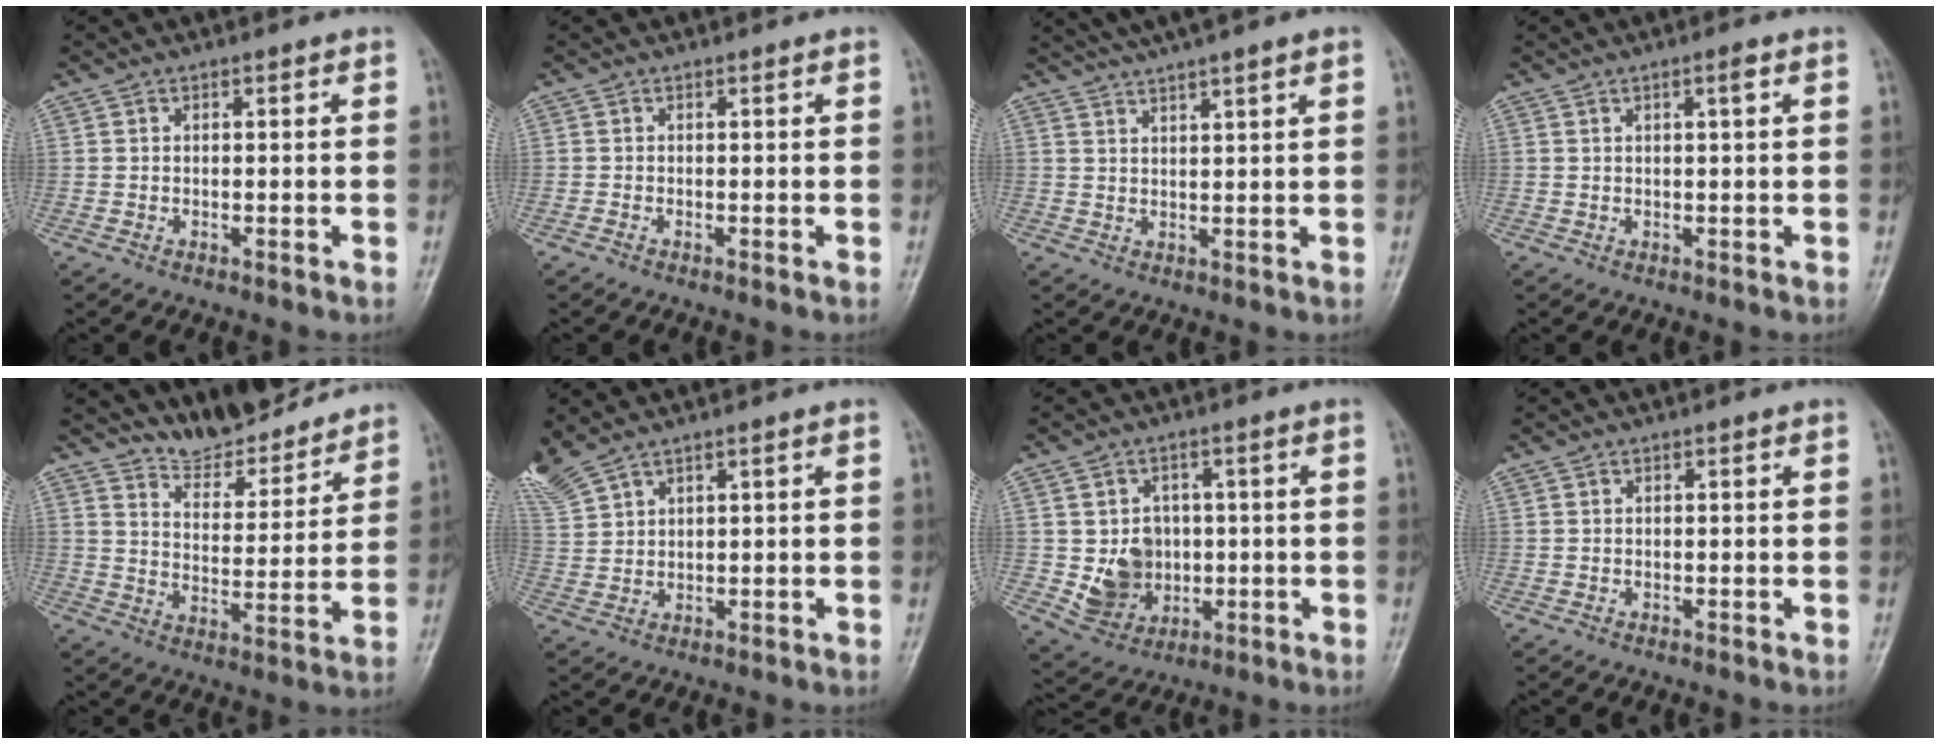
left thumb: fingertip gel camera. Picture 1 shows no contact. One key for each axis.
{"total": 0.0}
{"total": 8.0, "fx": 6.1, "fy": 0.4, "fz": 5.2, "tx": -0.079, "ty": 0.017, "tz": 0.097}
{"total": 1.7, "fx": 0.7, "fy": 0.2, "fz": 1.5, "tx": -0.026, "ty": 0.000, "tz": 0.011}
{"total": 11.6, "fx": 11.1, "fy": 2.7, "fz": 2.3, "tx": -0.016, "ty": -0.079, "tz": 0.177}
{"total": 6.6, "fx": 5.1, "fy": 2.3, "fz": 3.5, "tx": -0.096, "ty": 0.000, "tz": 0.123}
{"total": 8.9, "fx": -0.3, "fy": 7.7, "fz": 4.3, "tx": -0.033, "ty": 0.000, "tz": 0.009}
{"total": 0.0}